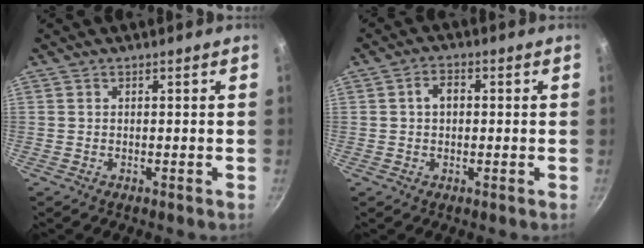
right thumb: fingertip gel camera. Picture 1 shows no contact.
{"total": 3.5, "force": [0.4, 2.5, 2.5], "torque": [-0.029, 0.010, 0.002]}